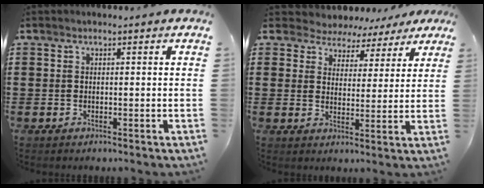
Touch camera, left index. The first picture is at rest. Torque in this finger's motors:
{"motor_torque": [2.14, 0.00, 0.57, -0.02]}